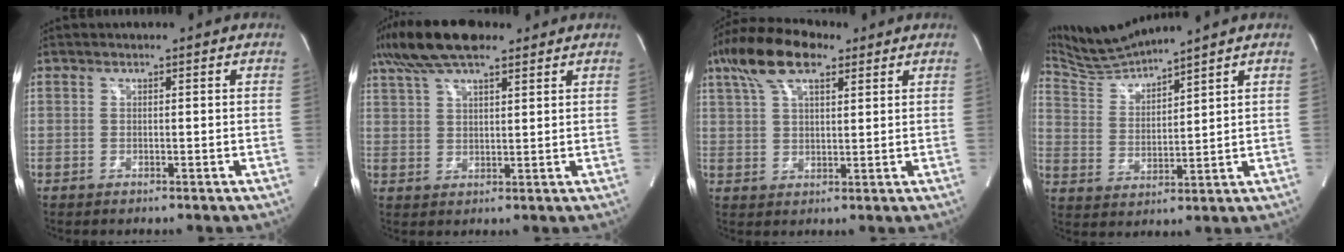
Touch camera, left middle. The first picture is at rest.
{"total": 11.8, "force": [8.8, 3.1, 7.3], "torque": [-0.149, 0.033, 0.158]}
{"total": 10.9, "force": [6.6, 4.1, 7.6], "torque": [-0.156, 0.032, 0.122]}
{"total": 7.6, "force": [7.4, -1.6, 0.8], "torque": [-0.036, 0.000, 0.165]}